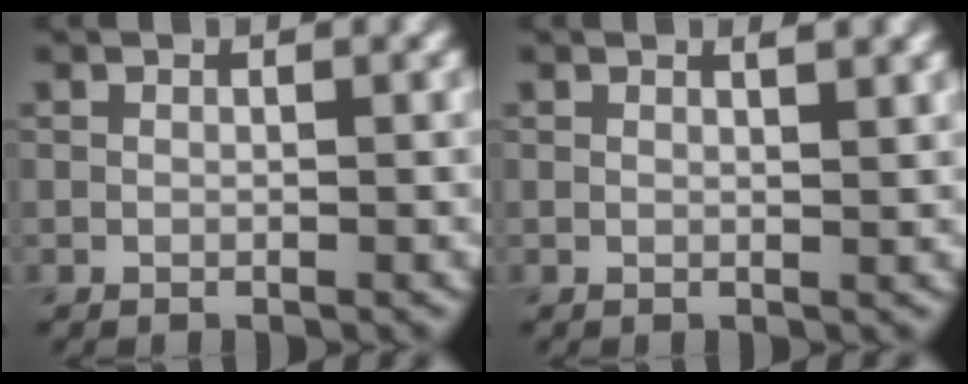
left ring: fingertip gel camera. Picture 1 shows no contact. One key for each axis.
{"total": 1.6, "fx": 1.1, "fy": 0.5, "fz": 1.0, "tx": -0.010, "ty": 0.004, "tz": 0.013}